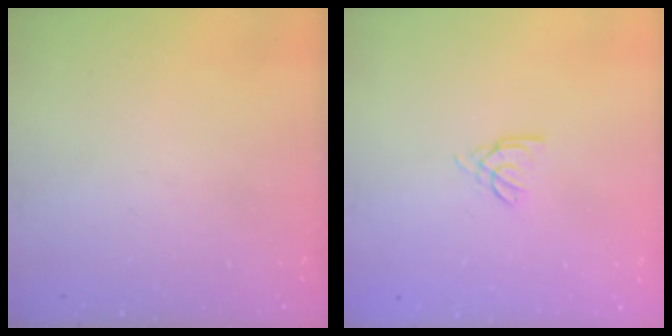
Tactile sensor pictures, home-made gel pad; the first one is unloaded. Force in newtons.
{"total": 2.5, "press": 2.5, "slide": 0.5}